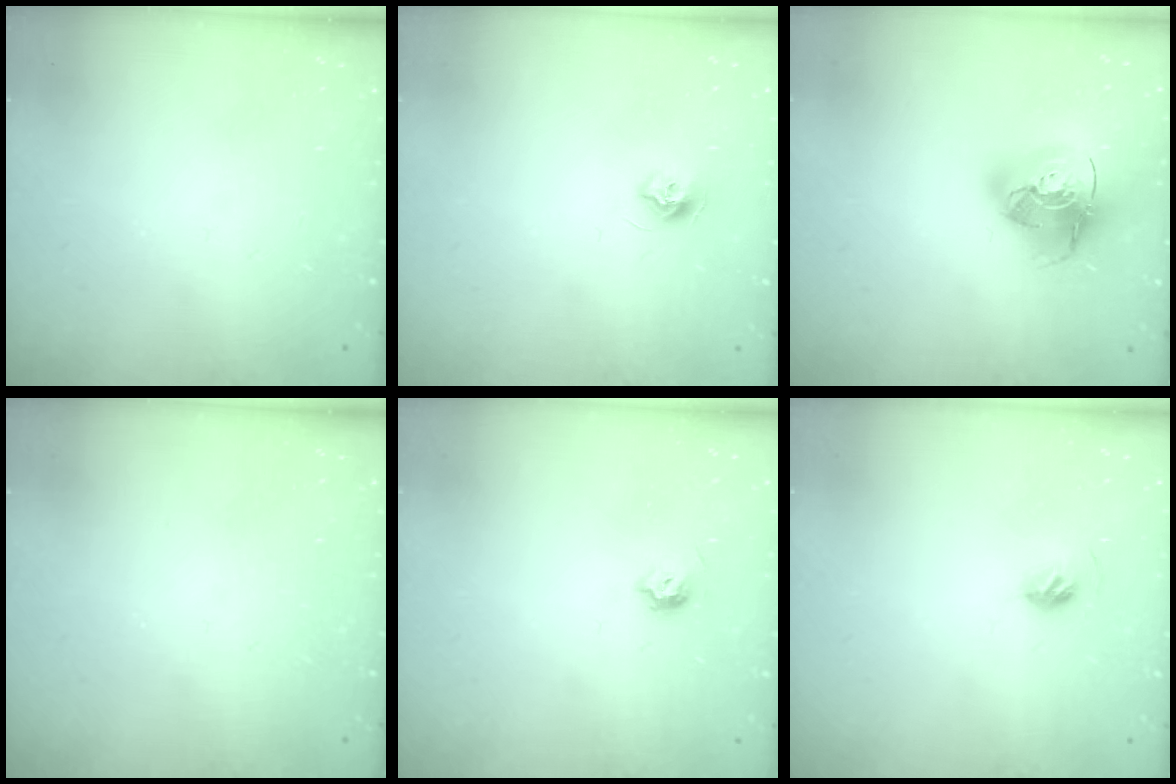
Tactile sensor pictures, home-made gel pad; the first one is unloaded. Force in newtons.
{"total": 7.6, "press": 7.5, "slide": 0.5}
{"total": 15.6, "press": 15.5, "slide": 1.6}
{"total": 0.0}
{"total": 4.7, "press": 4.6, "slide": 1.2}
{"total": 5.3, "press": 5.2, "slide": 0.9}